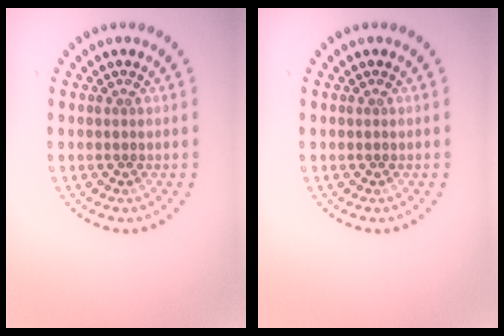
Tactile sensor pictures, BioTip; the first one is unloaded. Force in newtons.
{"total": 0.0}